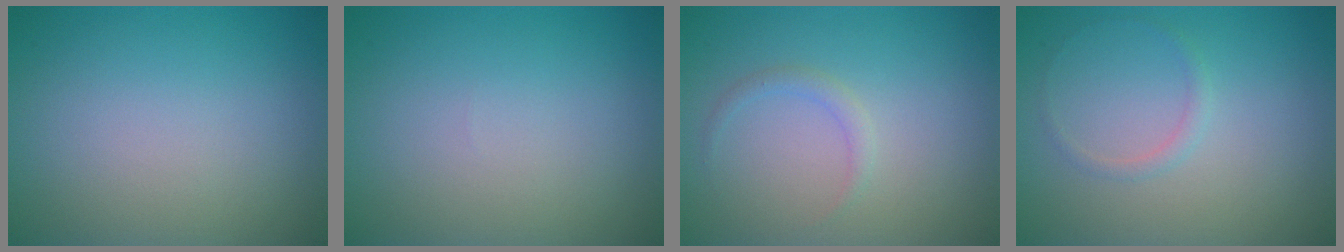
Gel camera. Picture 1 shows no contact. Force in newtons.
{"total": 0.0}
{"total": 1.1, "press": 1.1, "slide": 0.0}
{"total": 0.8, "press": 0.8, "slide": 0.0}